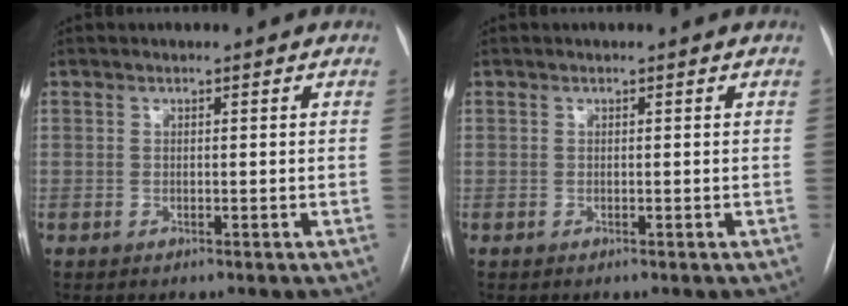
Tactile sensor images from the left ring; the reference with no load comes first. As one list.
[{"total": 0.0}]